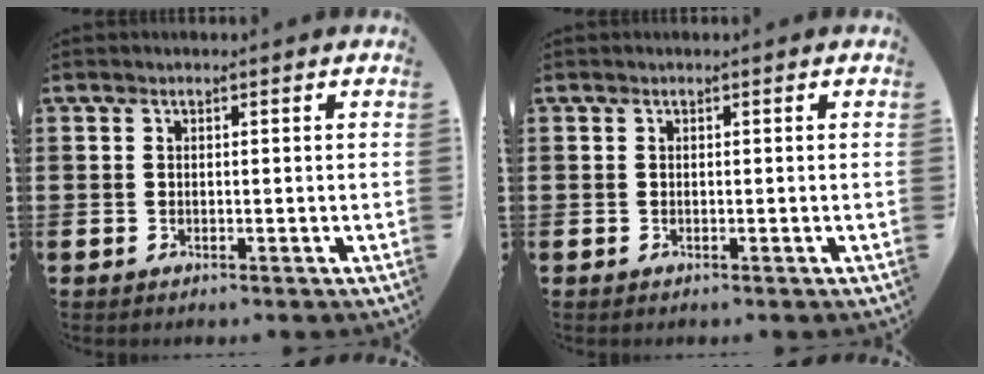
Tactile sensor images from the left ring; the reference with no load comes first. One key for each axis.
{"total": 0.0}